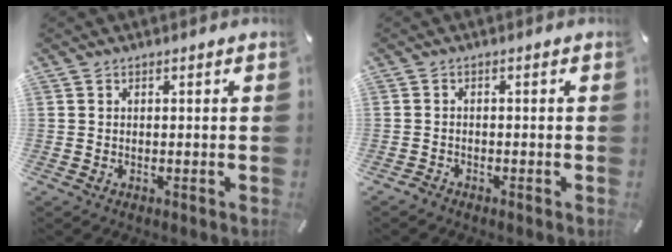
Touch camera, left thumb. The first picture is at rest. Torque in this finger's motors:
{"motor_torque": [-0.41, -0.03, -0.11, 0.03, 0.00]}